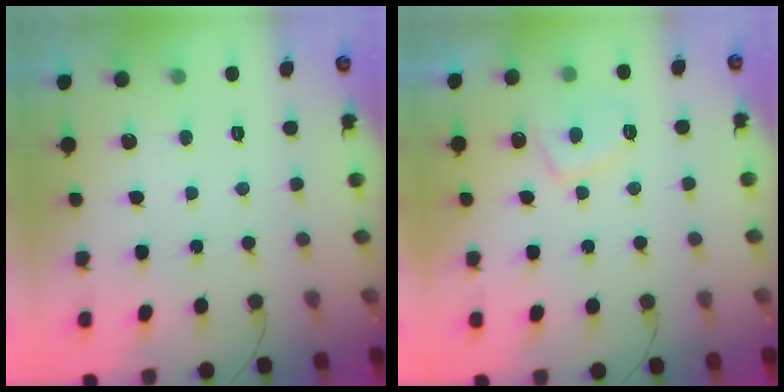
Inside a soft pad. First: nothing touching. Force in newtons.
{"total": 6.3, "press": 6.2, "slide": 1.1}